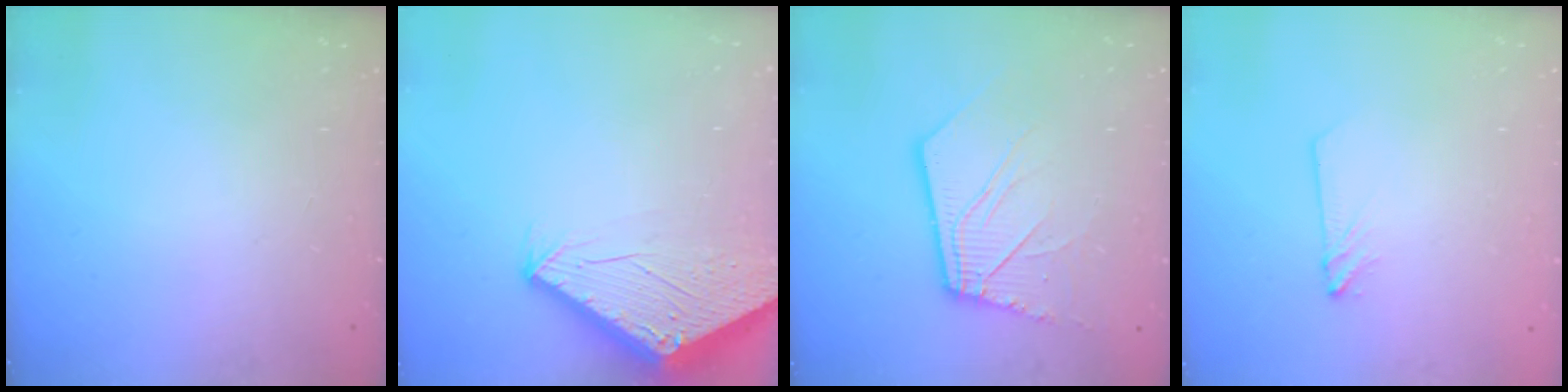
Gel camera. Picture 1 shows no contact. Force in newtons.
{"total": 2.8, "press": 2.8, "slide": 0.1}
{"total": 12.4, "press": 12.3, "slide": 1.7}
{"total": 2.8, "press": 2.8, "slide": 0.3}